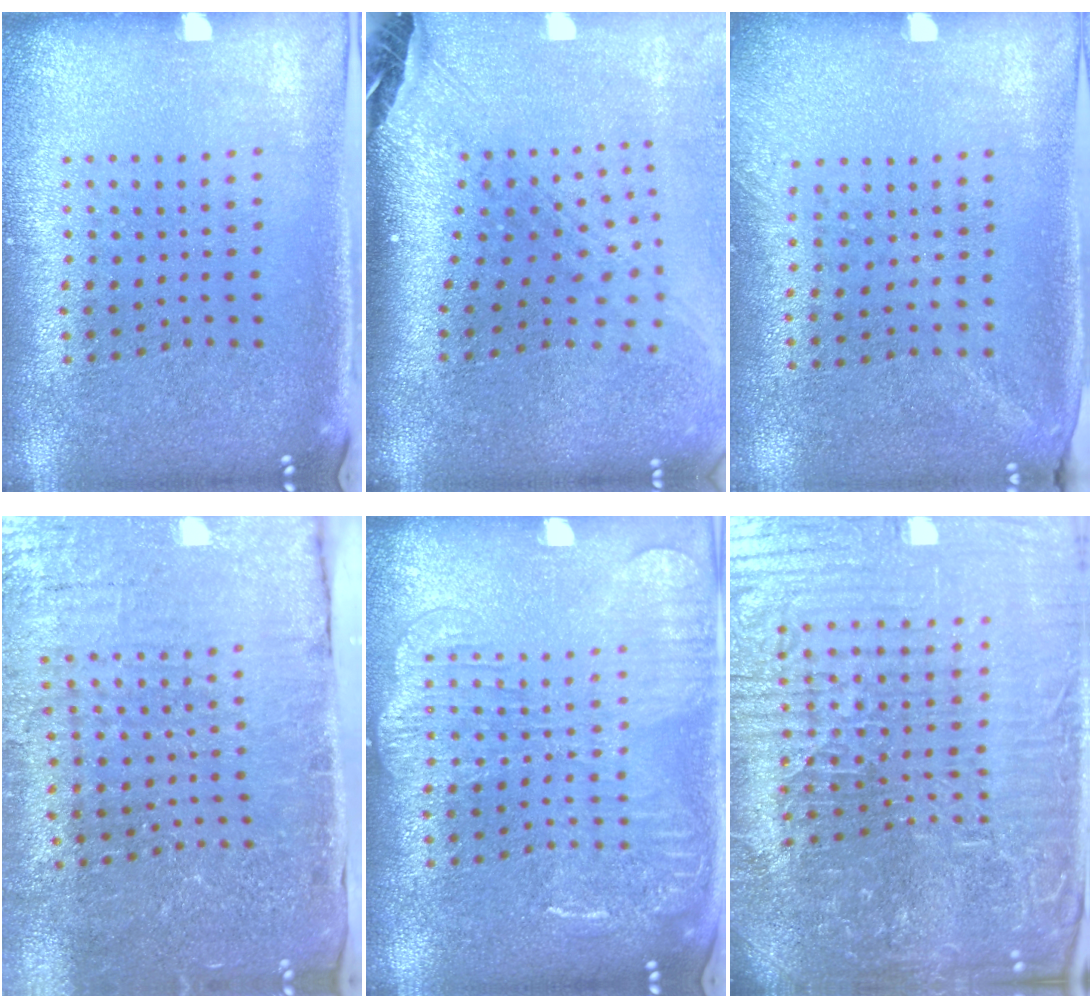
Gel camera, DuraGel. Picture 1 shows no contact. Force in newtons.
{"total": 2.9, "press": 2.0, "slide": 2.0}
{"total": 1.3, "press": 1.0, "slide": 0.8}
{"total": 4.1, "press": 4.1, "slide": 0.5}
{"total": 3.0, "press": 3.0, "slide": 0.4}
{"total": 7.4, "press": 6.7, "slide": 3.1}